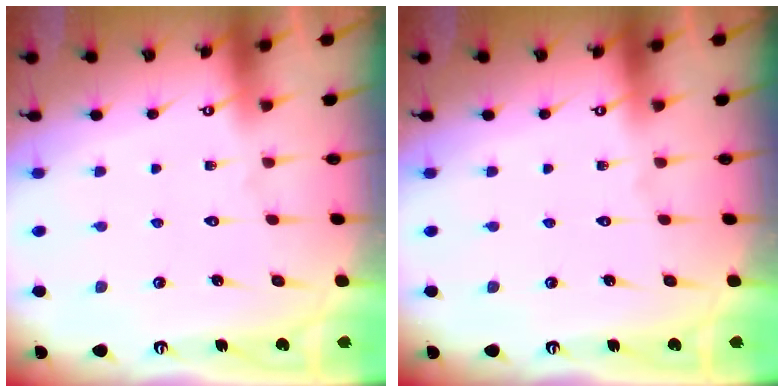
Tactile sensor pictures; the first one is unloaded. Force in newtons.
{"total": 0.0}